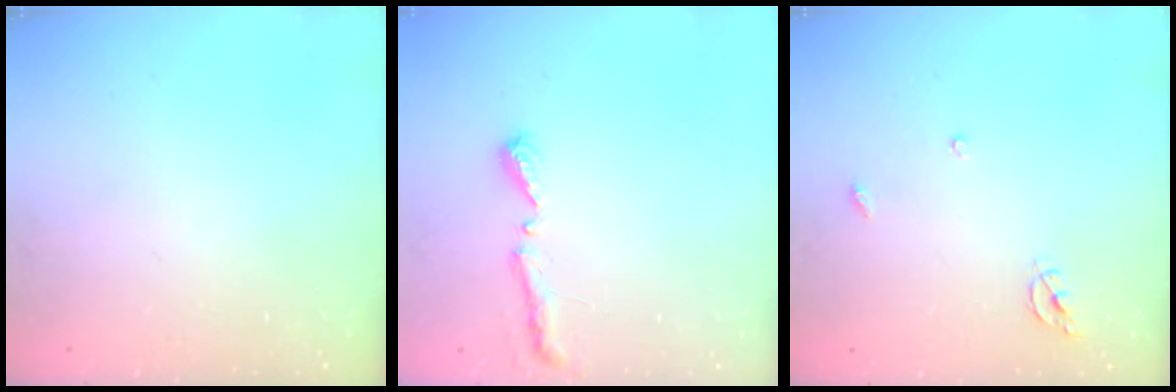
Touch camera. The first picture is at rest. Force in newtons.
{"total": 5.1, "press": 5.0, "slide": 0.6}
{"total": 5.7, "press": 5.6, "slide": 0.5}